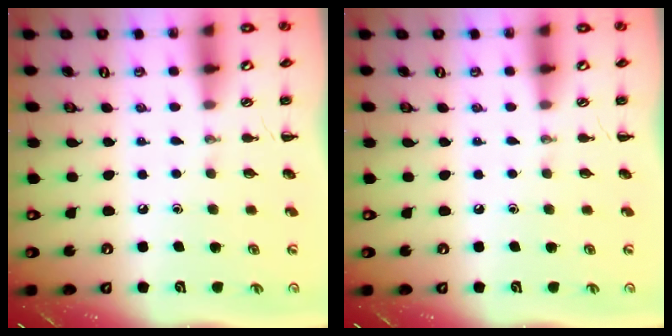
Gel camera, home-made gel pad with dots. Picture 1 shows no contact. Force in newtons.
{"total": 0.0}